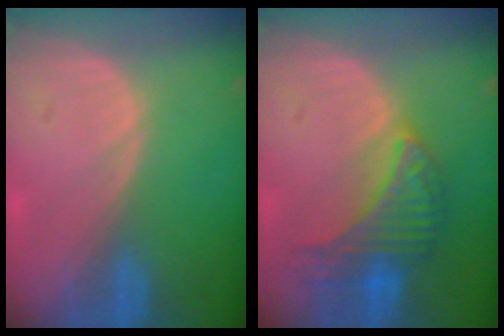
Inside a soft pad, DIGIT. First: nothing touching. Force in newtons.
{"total": 7.2, "press": 7.2, "slide": 0.2}